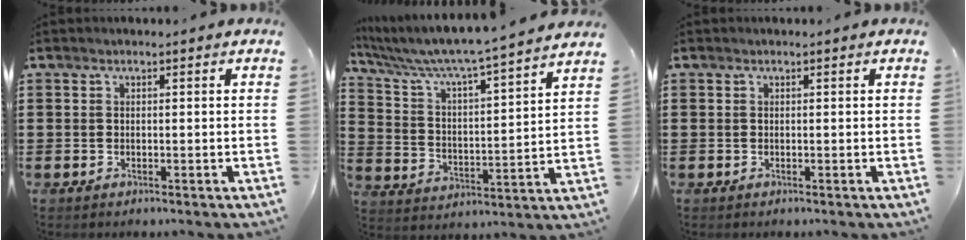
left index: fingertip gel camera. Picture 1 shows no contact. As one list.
[{"total": 6.3, "force": [5.7, -0.5, 2.7], "torque": [-0.079, -0.048, 0.088]}, {"total": 0.0}]